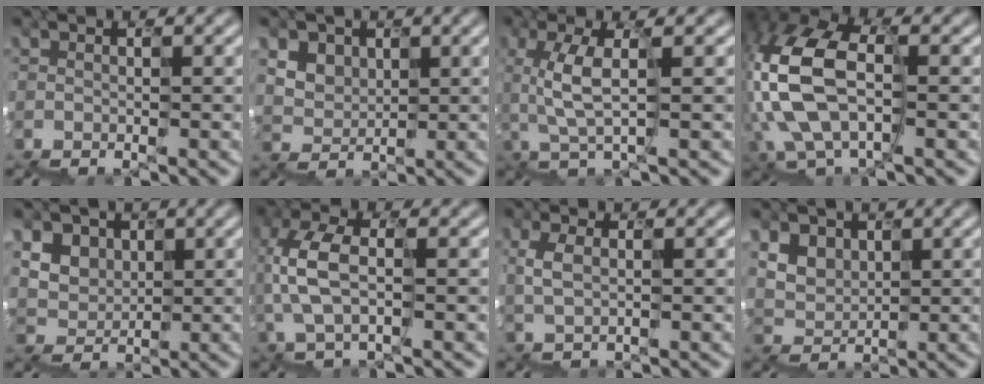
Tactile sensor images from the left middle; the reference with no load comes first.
{"total": 4.0, "force": [2.8, 2.6, -1.2], "torque": [-0.012, 0.014, 0.044]}
{"total": 1.5, "force": [0.2, 0.2, 1.5], "torque": [-0.065, -0.001, 0.001]}
{"total": 6.3, "force": [-0.5, 3.8, 5.0], "torque": [-0.173, 0.006, -0.018]}
{"total": 4.5, "force": [3.0, 3.3, -0.7], "torque": [-0.020, 0.016, 0.043]}
{"total": 2.0, "force": [0.5, 1.1, 1.5], "torque": [-0.085, 0.002, 0.006]}
{"total": 1.1, "force": [0.3, -0.4, -1.0], "torque": [-0.010, 0.005, 0.001]}
{"total": 3.0, "force": [2.1, 1.3, -1.7], "torque": [-0.001, 0.006, 0.034]}